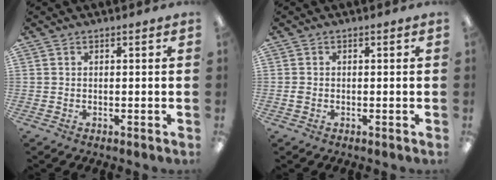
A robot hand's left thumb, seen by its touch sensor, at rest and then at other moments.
{"total": 1.2, "force": [-0.4, 1.0, 0.6], "torque": [-0.012, 0.003, -0.009]}